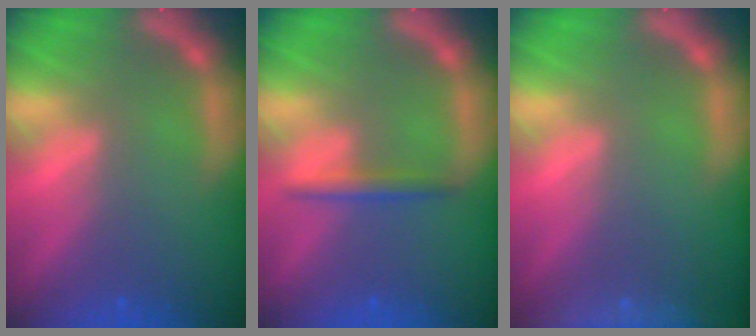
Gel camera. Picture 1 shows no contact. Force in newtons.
{"total": 1.9}
{"total": 10.0}